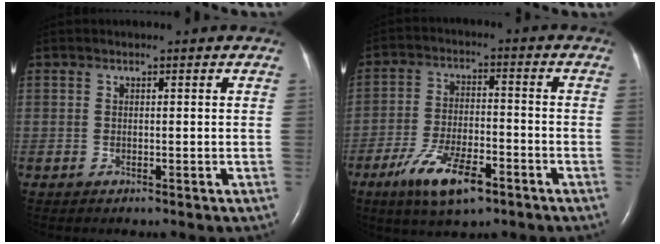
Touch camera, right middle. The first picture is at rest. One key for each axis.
{"total": 9.9, "fx": -5.9, "fy": 3.1, "fz": 7.4, "tx": -0.146, "ty": -0.011, "tz": -0.103}